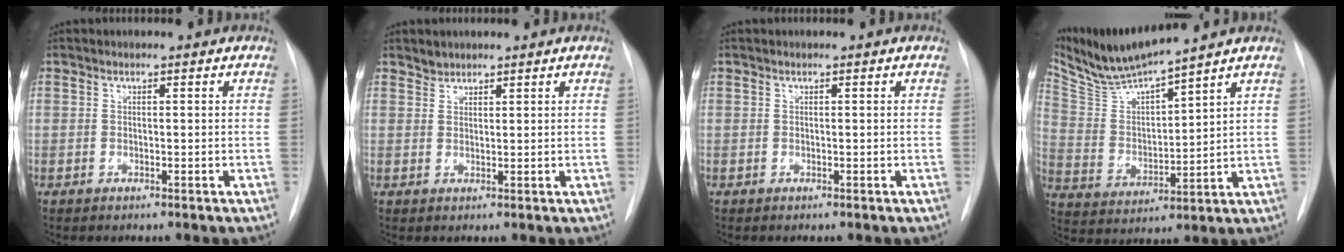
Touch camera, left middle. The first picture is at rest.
{"total": 1.4, "force": [1.3, 0.5, -0.1], "torque": [0.007, -0.001, 0.020]}
{"total": 0.0}
{"total": 11.2, "force": [10.3, -0.8, 4.3], "torque": [-0.093, -0.004, 0.207]}